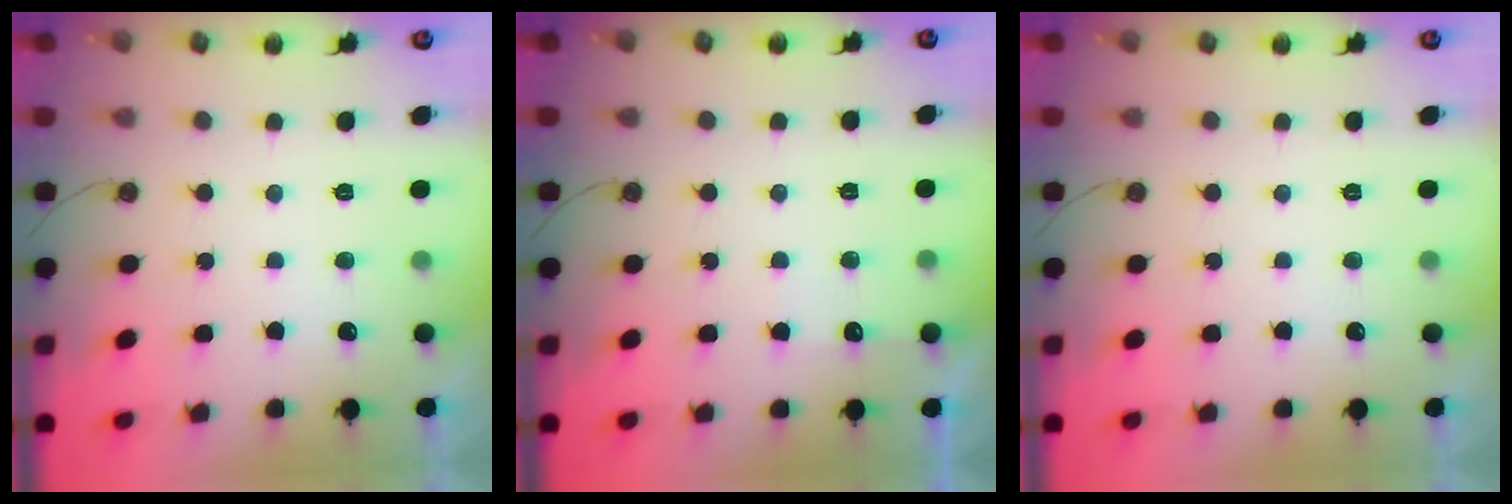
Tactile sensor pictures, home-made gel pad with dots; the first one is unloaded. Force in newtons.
{"total": 3.8, "press": 3.8, "slide": 0.6}
{"total": 0.0}